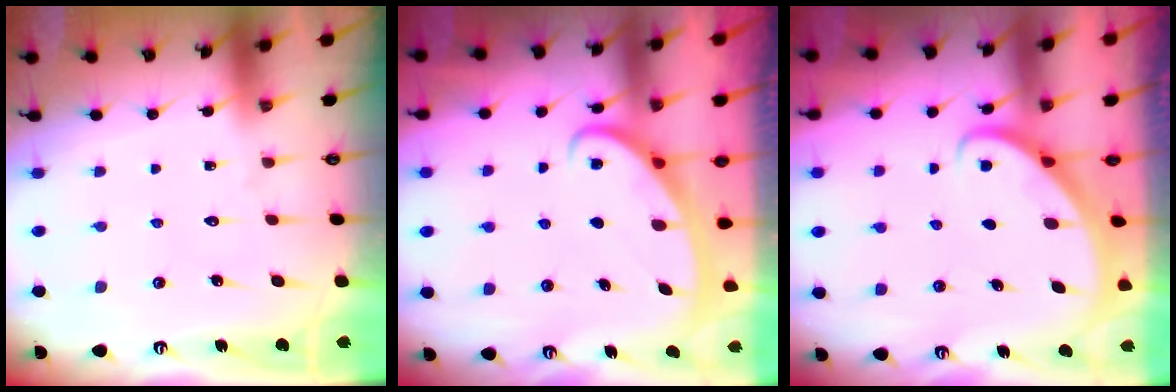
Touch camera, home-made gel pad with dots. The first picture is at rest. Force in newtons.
{"total": 2.7, "press": 2.7, "slide": 0.4}
{"total": 2.8, "press": 2.8, "slide": 0.2}